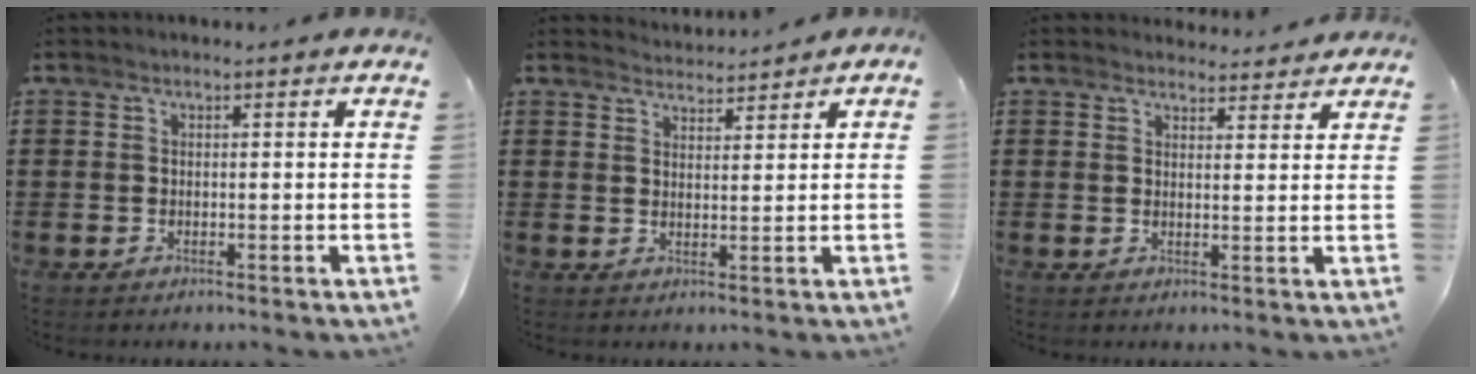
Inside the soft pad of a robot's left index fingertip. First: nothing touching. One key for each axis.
{"total": 2.4, "fx": 2.4, "fy": 0.2, "fz": -0.3, "tx": -0.001, "ty": -0.003, "tz": 0.046}
{"total": 3.0, "fx": 3.0, "fy": 0.6, "fz": 0.3, "tx": -0.005, "ty": -0.011, "tz": 0.054}